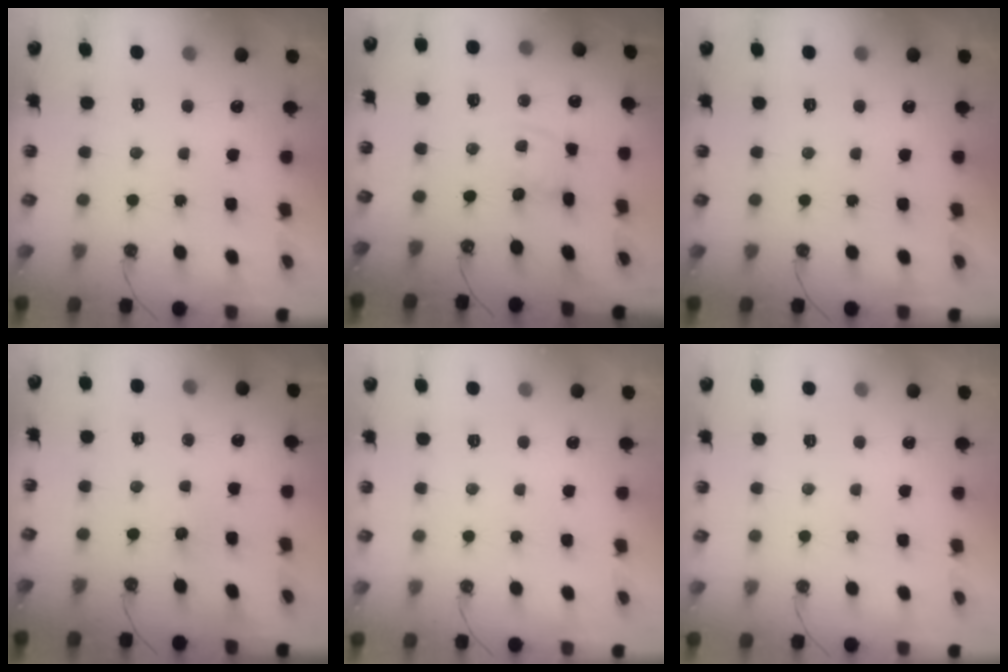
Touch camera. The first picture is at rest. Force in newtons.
{"total": 2.6, "press": 2.6, "slide": 0.2}
{"total": 0.0}
{"total": 4.2, "press": 4.2, "slide": 0.4}
{"total": 0.0}
{"total": 0.0}